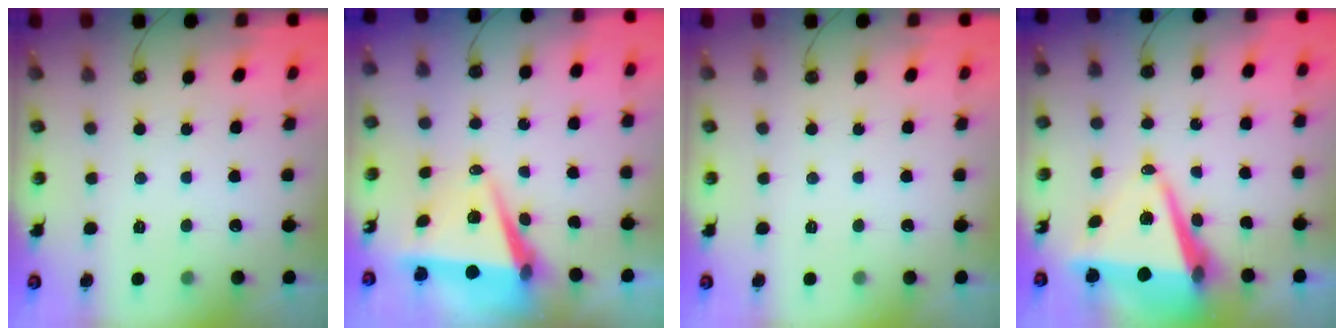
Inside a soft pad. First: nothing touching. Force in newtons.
{"total": 7.1, "press": 5.6, "slide": 4.3}
{"total": 0.0}
{"total": 10.0, "press": 9.1, "slide": 4.3}